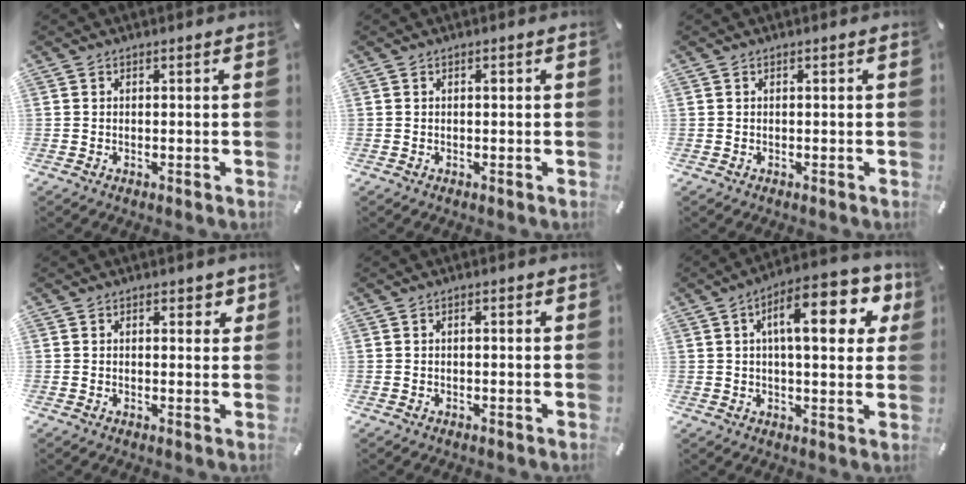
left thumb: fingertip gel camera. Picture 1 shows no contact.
{"total": 0.6, "force": [0.1, 0.3, 0.5], "torque": [-0.010, 0.001, 0.002]}
{"total": 0.0}
{"total": 2.0, "force": [1.0, 1.3, 1.2], "torque": [-0.009, -0.001, 0.013]}
{"total": 1.0, "force": [-0.1, 0.3, 1.0], "torque": [-0.017, 0.002, -0.002]}
{"total": 16.6, "force": [6.0, 6.3, 14.1], "torque": [-0.214, -0.007, 0.092]}